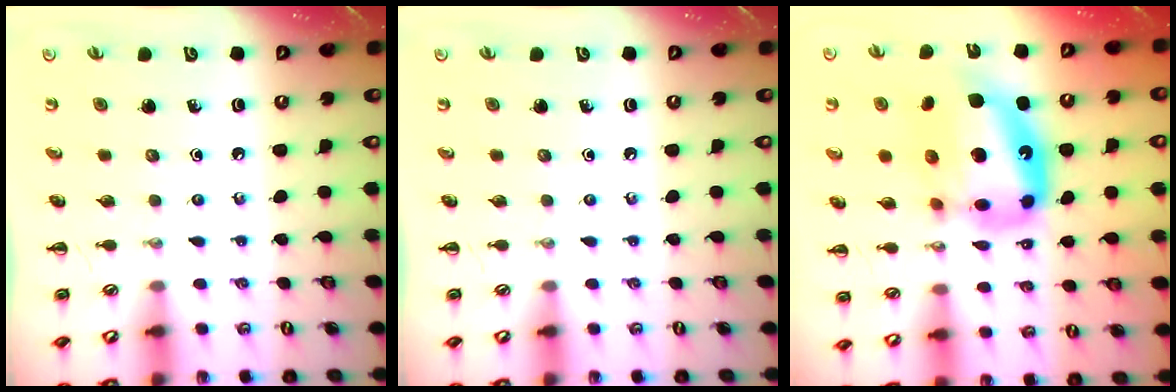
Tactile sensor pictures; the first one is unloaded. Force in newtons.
{"total": 0.0}
{"total": 17.9, "press": 17.3, "slide": 4.7}